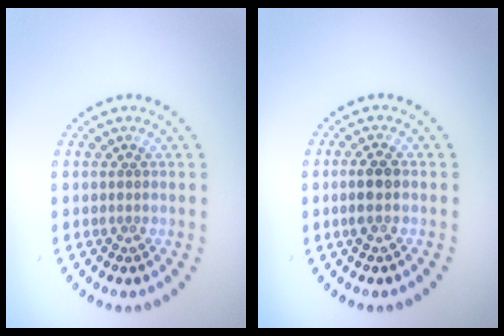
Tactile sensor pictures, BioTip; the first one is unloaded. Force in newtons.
{"total": 1.9, "press": 1.8, "slide": 0.6}